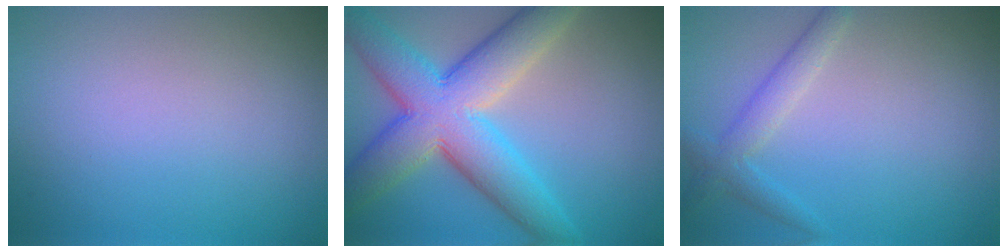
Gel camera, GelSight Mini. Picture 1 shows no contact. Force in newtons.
{"total": 10.2, "press": 10.2, "slide": 0.2}
{"total": 2.5, "press": 2.5, "slide": 0.1}